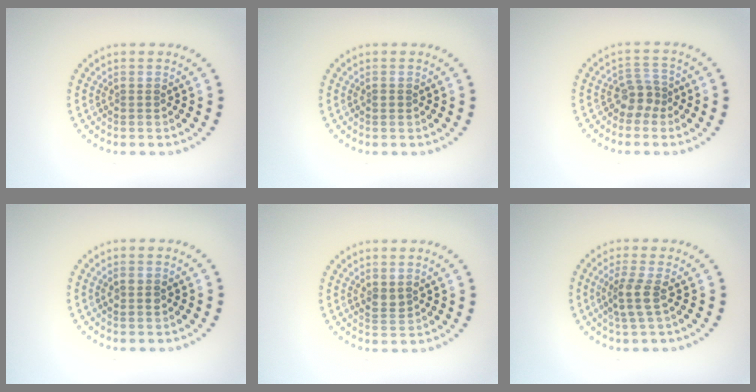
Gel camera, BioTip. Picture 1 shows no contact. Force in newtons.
{"total": 0.6, "press": 0.6, "slide": 0.1}
{"total": 2.3, "press": 1.8, "slide": 1.5}
{"total": 1.2, "press": 1.2, "slide": 0.1}
{"total": 1.1, "press": 1.1, "slide": 0.4}
{"total": 2.4, "press": 1.8, "slide": 1.5}